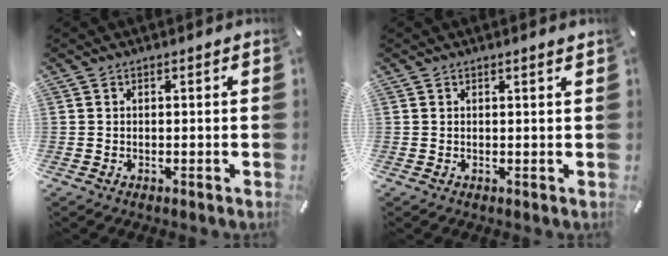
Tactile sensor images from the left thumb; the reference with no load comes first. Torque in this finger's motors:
{"motor_torque": [0.00, 0.00, 0.00, 0.00, 0.00]}